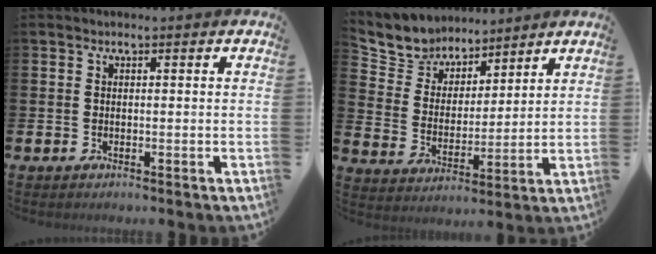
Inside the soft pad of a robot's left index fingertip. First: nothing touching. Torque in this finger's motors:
{"motor_torque": [1.62, -0.52, 0.12, 0.01]}